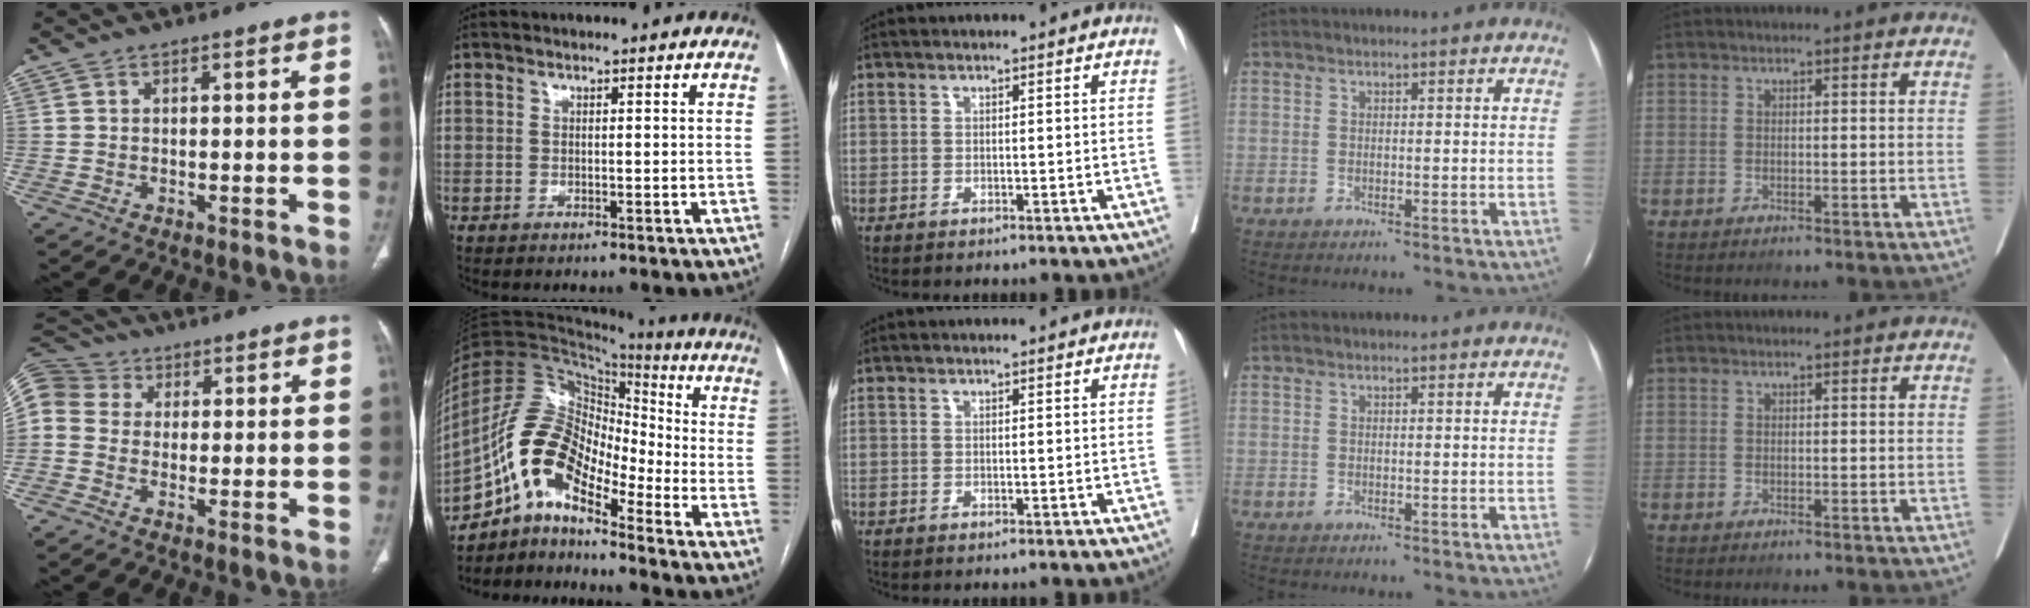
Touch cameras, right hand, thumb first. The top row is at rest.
{"thumb": {"total": 11.2, "force": [1.3, 9.9, 5.2], "torque": [-0.124, 0.033, 0.014]}, "index": {"total": 12.5, "force": [-8.1, 5.1, 8.1], "torque": [-0.159, 0.051, -0.147]}}